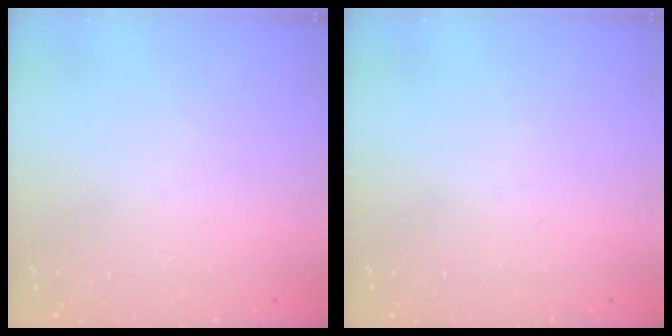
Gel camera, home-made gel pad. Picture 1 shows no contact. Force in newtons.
{"total": 0.0}